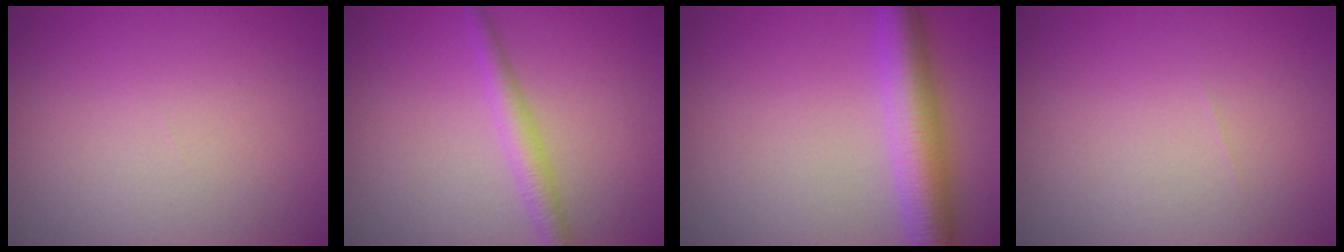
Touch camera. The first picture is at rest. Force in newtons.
{"total": 2.3, "press": 2.3, "slide": 0.0}
{"total": 5.6, "press": 5.6, "slide": 0.2}
{"total": 0.0}